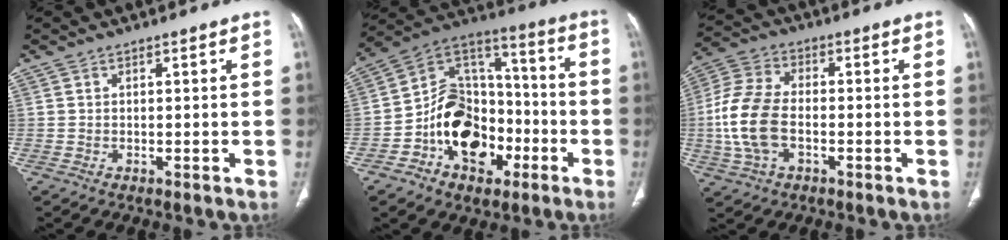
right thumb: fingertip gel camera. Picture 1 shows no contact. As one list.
[{"total": 18.8, "force": [-6.4, 13.5, 11.4], "torque": [-0.137, 0.070, -0.107]}, {"total": 12.7, "force": [-2.1, 7.6, 9.9], "torque": [-0.218, 0.019, -0.042]}]